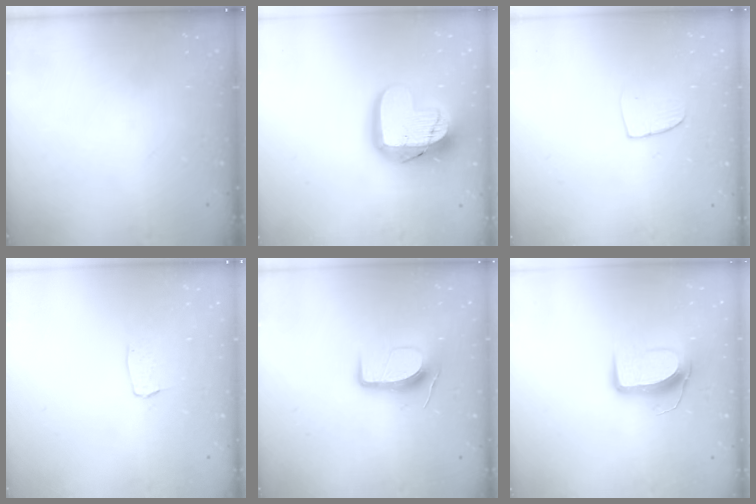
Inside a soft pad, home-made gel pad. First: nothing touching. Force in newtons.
{"total": 18.3, "press": 18.2, "slide": 1.4}
{"total": 4.2, "press": 4.2, "slide": 0.3}
{"total": 3.0, "press": 3.0, "slide": 0.2}
{"total": 9.9, "press": 9.9, "slide": 0.6}
{"total": 10.1, "press": 10.1, "slide": 0.5}